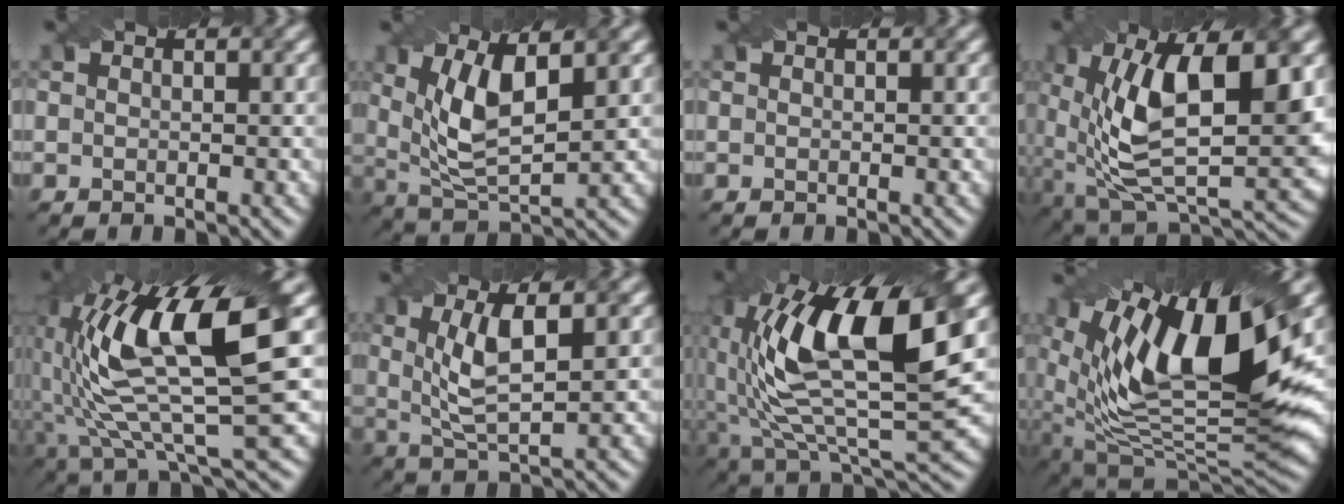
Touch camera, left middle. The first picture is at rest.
{"total": 6.4, "force": [1.8, 2.5, 5.7], "torque": [-0.119, -0.005, 0.037]}
{"total": 0.0}
{"total": 13.5, "force": [2.6, 6.2, 11.7], "torque": [-0.210, -0.008, 0.043]}
{"total": 13.8, "force": [3.3, 3.7, 12.8], "torque": [-0.241, 0.001, 0.067]}
{"total": 5.3, "force": [1.2, 1.6, 4.9], "torque": [-0.101, 0.001, 0.027]}
{"total": 14.2, "force": [3.5, 5.7, 12.5], "torque": [-0.241, -0.002, 0.063]}
{"total": 15.6, "force": [6.0, 5.8, 13.2], "torque": [-0.241, 0.004, 0.099]}